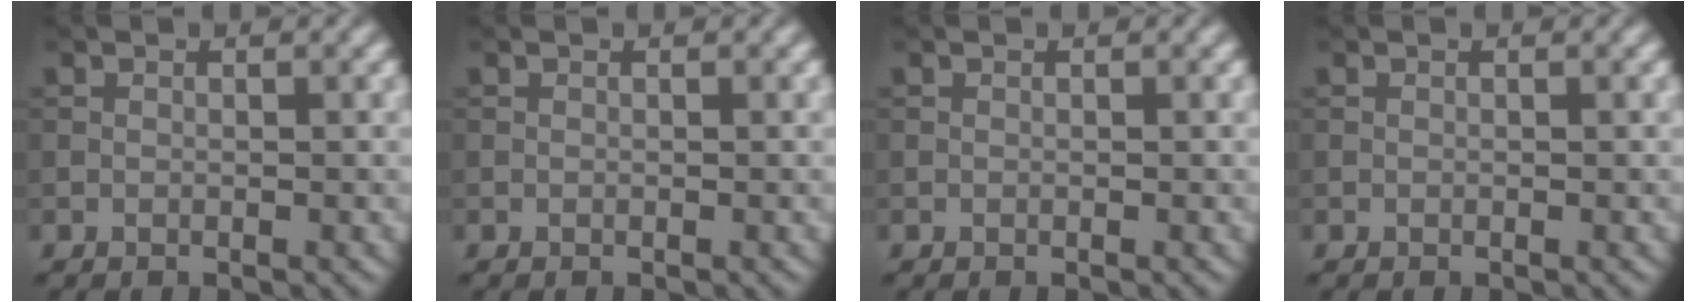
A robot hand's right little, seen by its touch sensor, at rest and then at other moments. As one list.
[{"total": 0.0}, {"total": 0.0}, {"total": 0.0}]